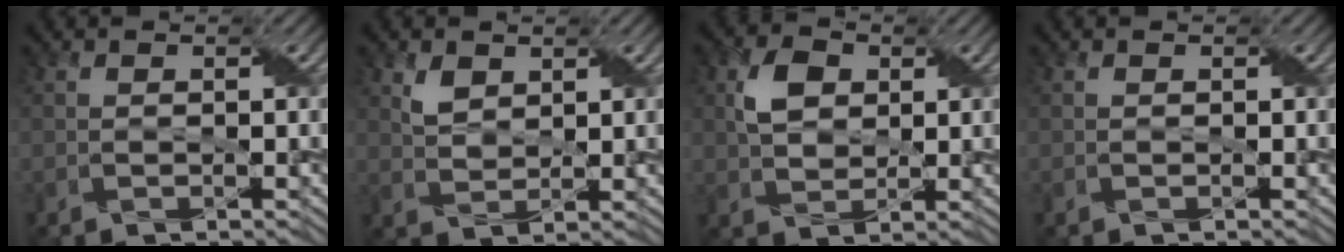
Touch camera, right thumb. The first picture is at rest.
{"total": 2.9, "force": [1.6, 1.8, 1.4], "torque": [-0.037, -0.003, 0.036]}
{"total": 5.0, "force": [1.4, 3.6, 3.1], "torque": [-0.071, 0.007, 0.026]}
{"total": 0.0}